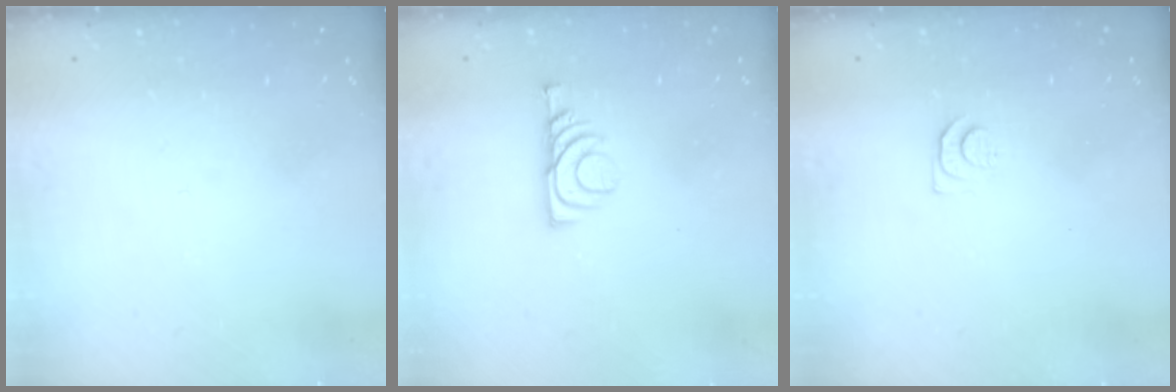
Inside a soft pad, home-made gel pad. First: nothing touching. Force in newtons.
{"total": 7.2, "press": 7.1, "slide": 1.1}
{"total": 5.4, "press": 5.4, "slide": 0.7}